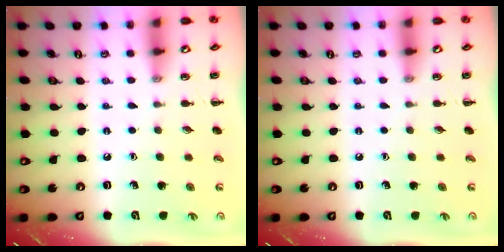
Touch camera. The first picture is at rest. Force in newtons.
{"total": 0.0}